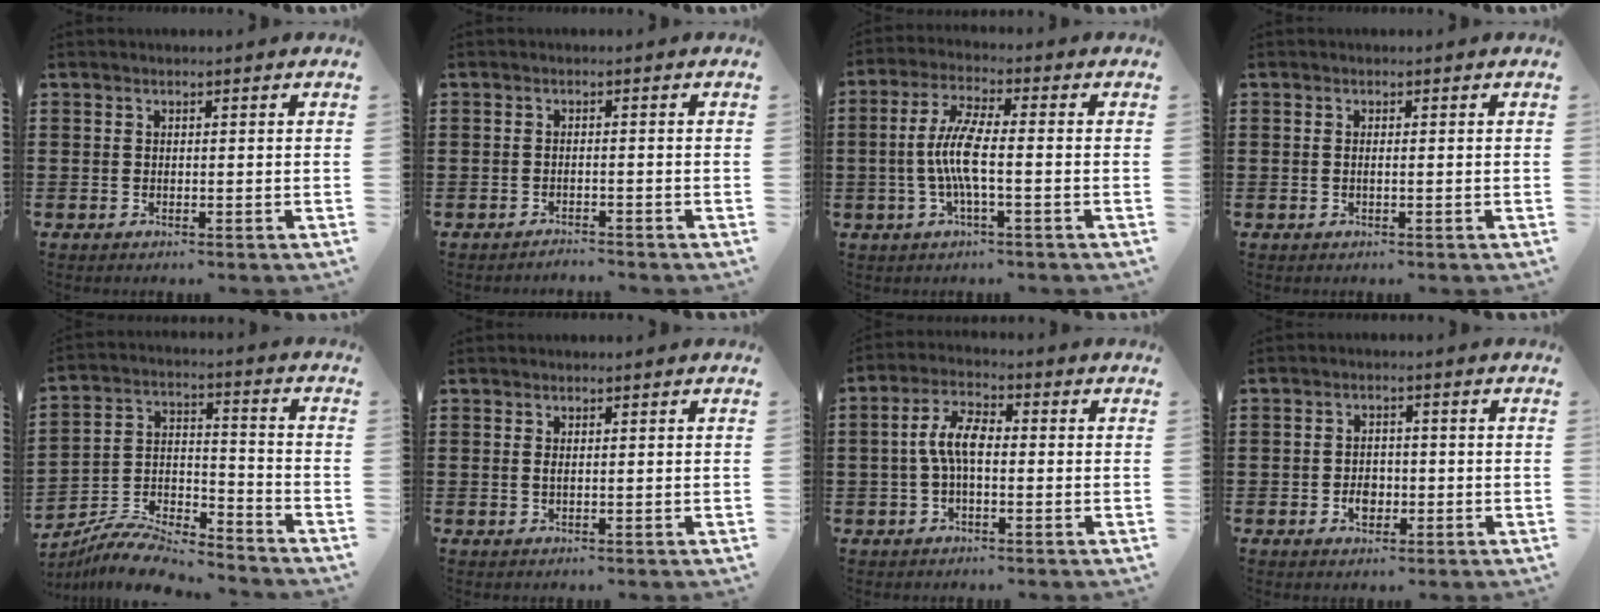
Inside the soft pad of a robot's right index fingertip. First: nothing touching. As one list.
[{"total": 1.1, "force": [-1.1, -0.2, -0.1], "torque": [-0.001, 0.004, -0.022]}, {"total": 7.2, "force": [-1.3, 1.3, 6.9], "torque": [-0.157, -0.013, -0.035]}, {"total": 0.5, "force": [0.0, -0.2, 0.5], "torque": [-0.007, -0.002, 0.002]}, {"total": 9.0, "force": [-8.6, 1.1, 2.4], "torque": [-0.043, 0.021, -0.168]}, {"total": 0.8, "force": [0.4, -0.1, 0.7], "torque": [-0.014, 0.001, 0.008]}, {"total": 5.9, "force": [-0.3, 2.2, 5.4], "torque": [-0.117, 0.003, -0.011]}, {"total": 3.1, "force": [-1.0, 2.1, 2.0], "torque": [-0.031, -0.001, -0.020]}]